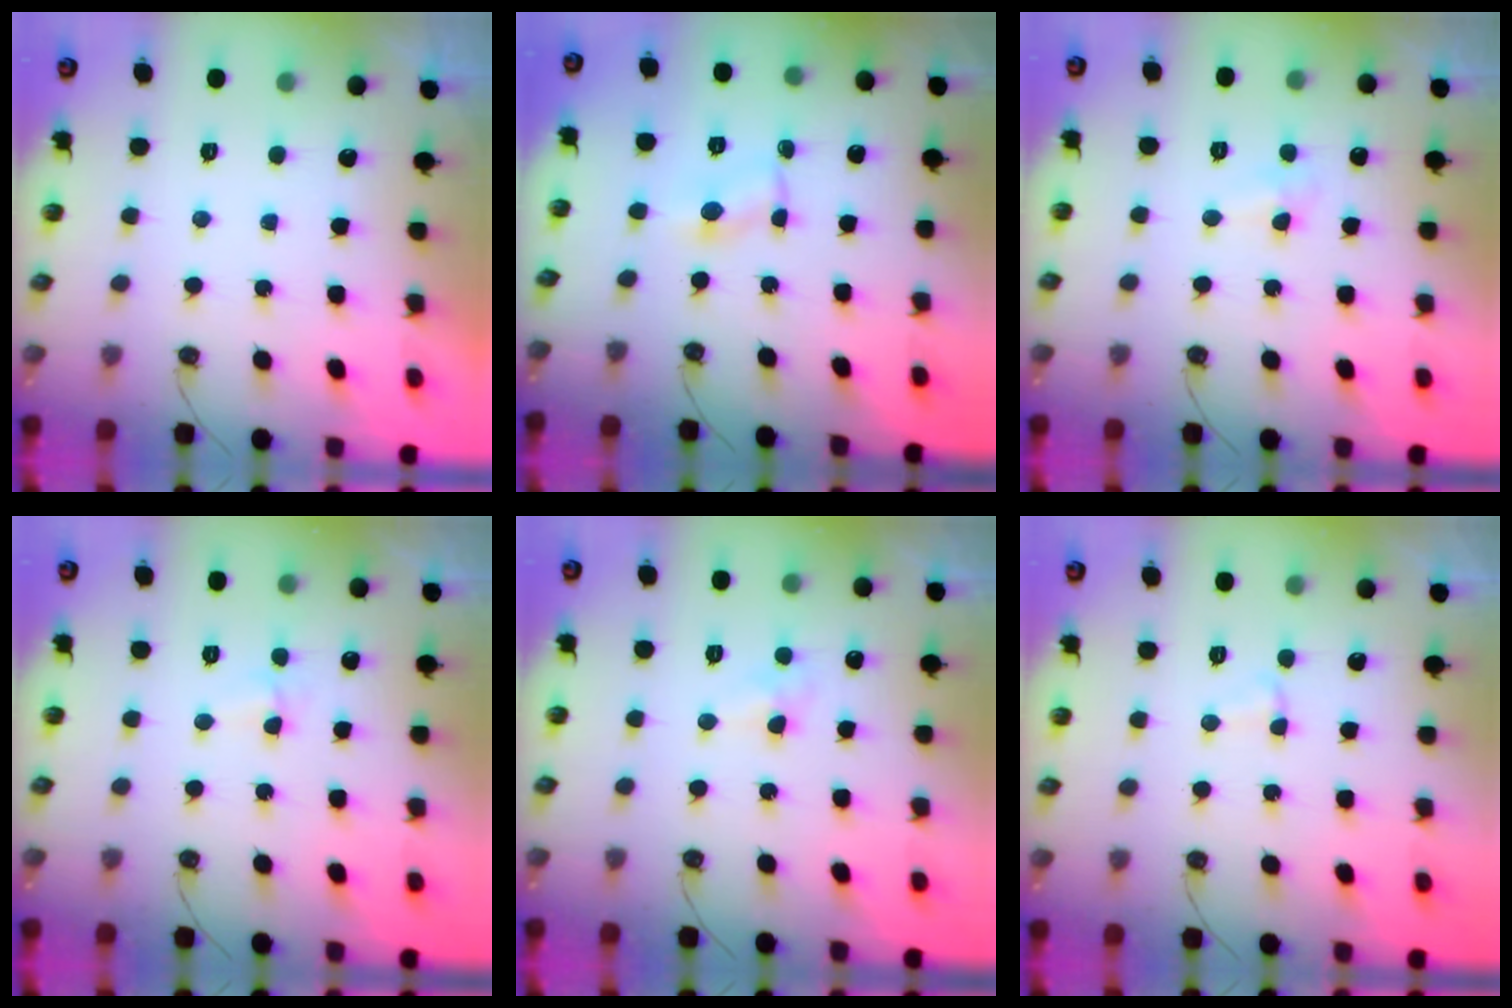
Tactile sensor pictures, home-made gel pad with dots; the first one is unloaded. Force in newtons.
{"total": 1.7, "press": 1.7, "slide": 0.2}
{"total": 4.0, "press": 3.6, "slide": 1.7}
{"total": 2.9, "press": 2.8, "slide": 0.7}
{"total": 5.2, "press": 5.1, "slide": 0.4}
{"total": 2.5, "press": 2.5, "slide": 0.4}